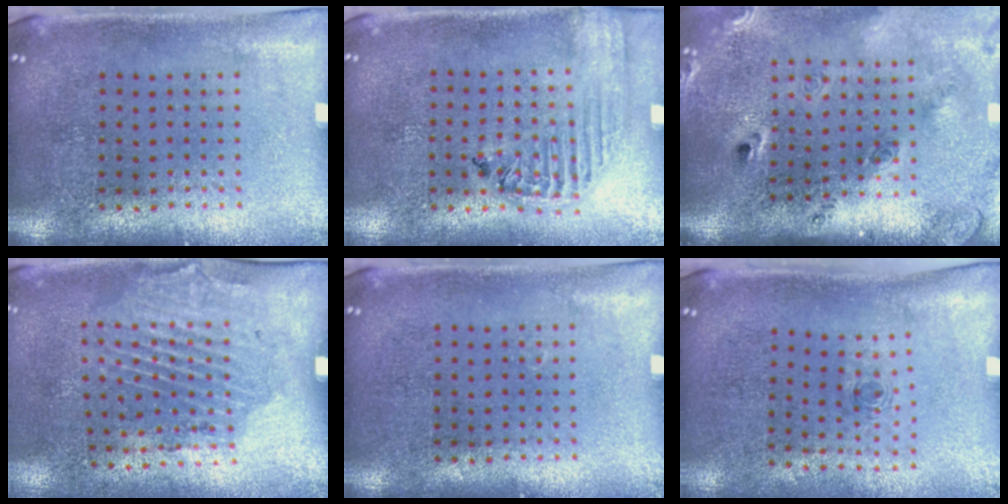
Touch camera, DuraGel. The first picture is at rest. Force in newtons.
{"total": 1.7, "press": 1.6, "slide": 0.6}
{"total": 2.8, "press": 2.0, "slide": 1.9}
{"total": 1.9, "press": 1.2, "slide": 1.5}
{"total": 0.0}
{"total": 0.6, "press": 0.3, "slide": 0.5}